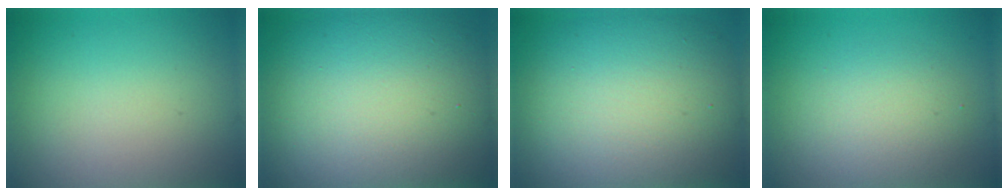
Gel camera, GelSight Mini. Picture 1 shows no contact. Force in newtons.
{"total": 16.3, "press": 16.3, "slide": 0.8}
{"total": 12.8, "press": 12.8, "slide": 0.5}
{"total": 3.8, "press": 3.8, "slide": 0.0}